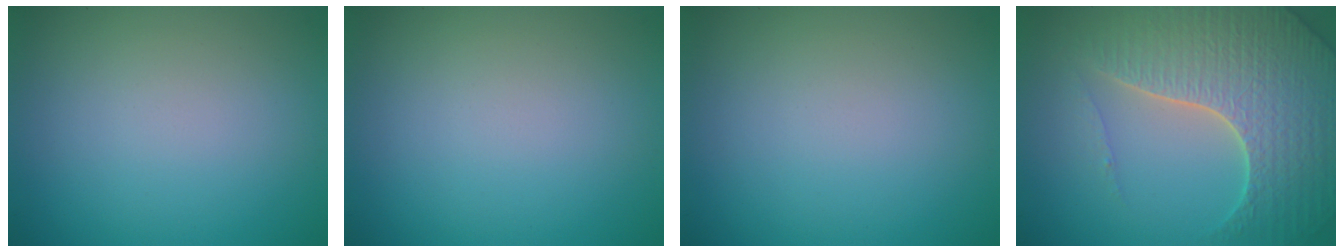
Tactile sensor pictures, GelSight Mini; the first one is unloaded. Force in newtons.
{"total": 0.0}
{"total": 0.0}
{"total": 6.9, "press": 6.7, "slide": 1.5}